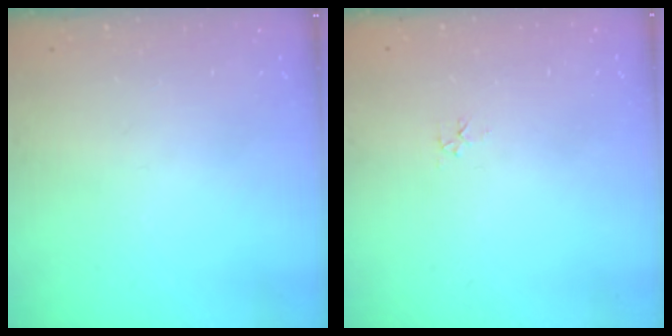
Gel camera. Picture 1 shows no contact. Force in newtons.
{"total": 3.6, "press": 3.6, "slide": 0.4}